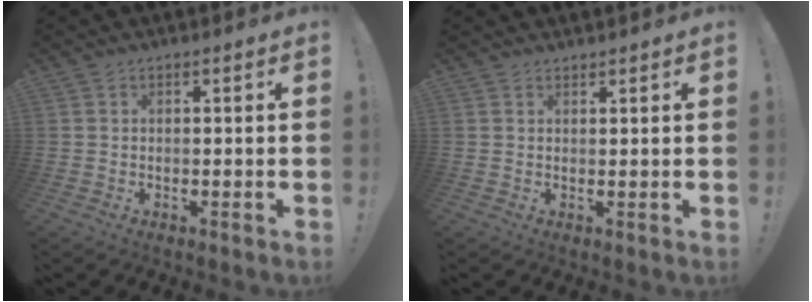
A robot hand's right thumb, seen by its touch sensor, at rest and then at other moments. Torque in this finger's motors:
{"motor_torque": [0.05, 0.08, -0.12, 0.14, 0.04]}